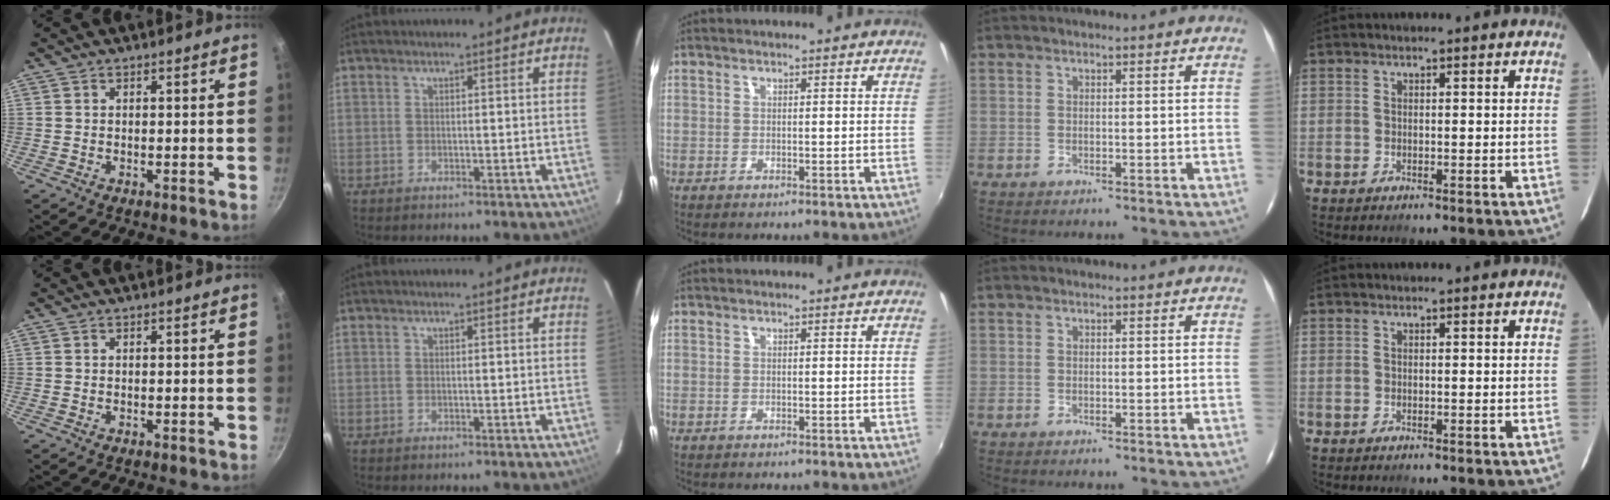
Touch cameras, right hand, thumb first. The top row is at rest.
{}